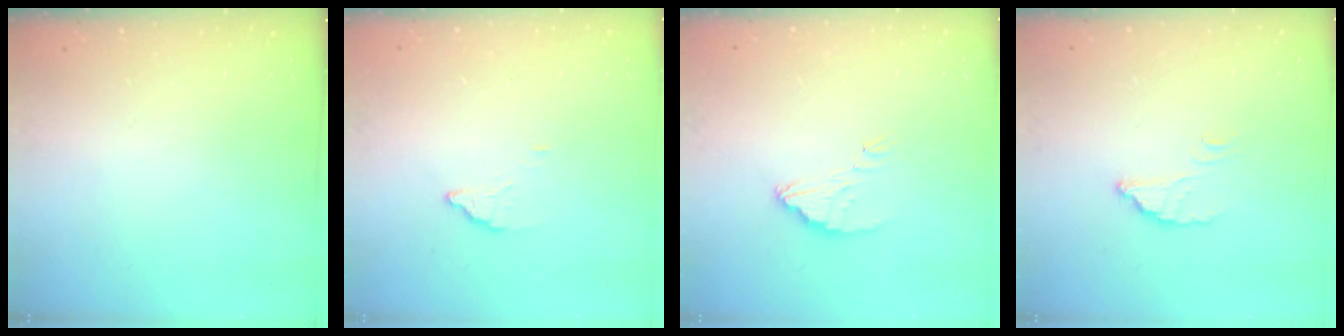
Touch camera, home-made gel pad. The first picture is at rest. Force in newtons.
{"total": 2.4, "press": 2.4, "slide": 0.1}
{"total": 3.9, "press": 3.9, "slide": 0.3}
{"total": 2.8, "press": 2.8, "slide": 0.1}